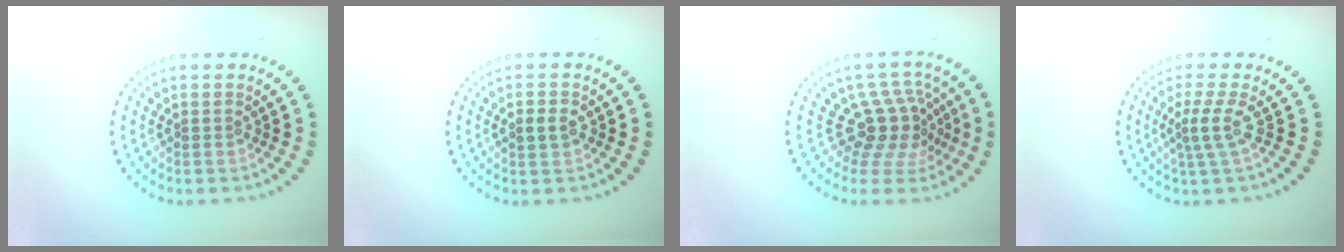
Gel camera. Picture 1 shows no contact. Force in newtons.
{"total": 2.0, "press": 2.0, "slide": 0.0}
{"total": 4.2, "press": 3.0, "slide": 2.9}
{"total": 2.3, "press": 1.6, "slide": 1.7}